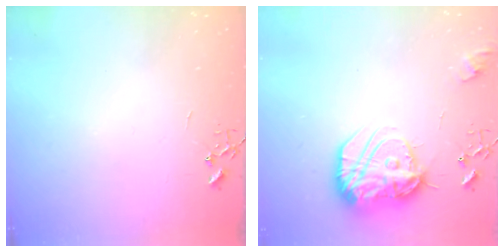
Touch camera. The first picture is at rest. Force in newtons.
{"total": 17.0, "press": 17.0, "slide": 1.4}